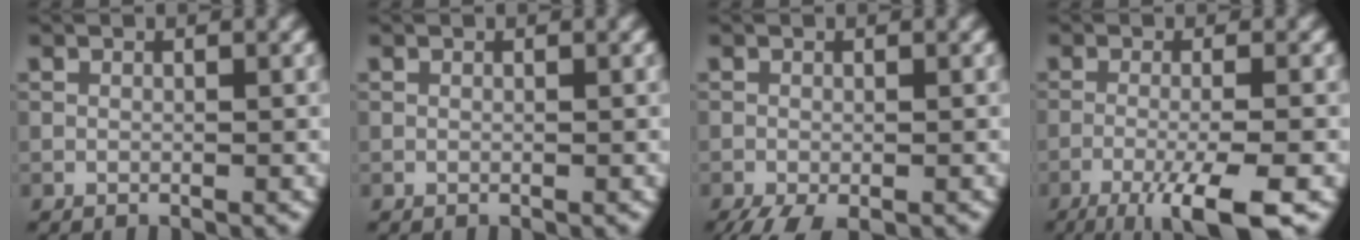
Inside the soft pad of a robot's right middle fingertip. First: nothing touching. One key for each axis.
{"total": 0.0}
{"total": 3.4, "fx": -2.4, "fy": 1.0, "fz": 2.2, "tx": -0.037, "ty": -0.010, "tz": -0.040}
{"total": 7.3, "fx": -4.2, "fy": 1.5, "fz": 5.9, "tx": -0.084, "ty": -0.003, "tz": -0.073}